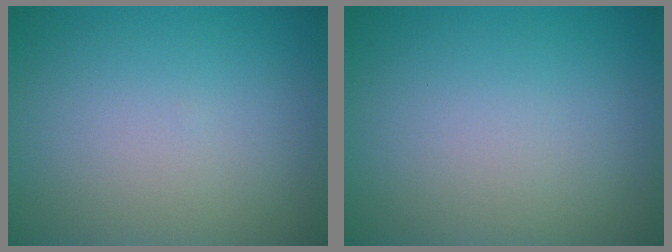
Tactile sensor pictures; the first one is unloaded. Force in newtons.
{"total": 0.0}